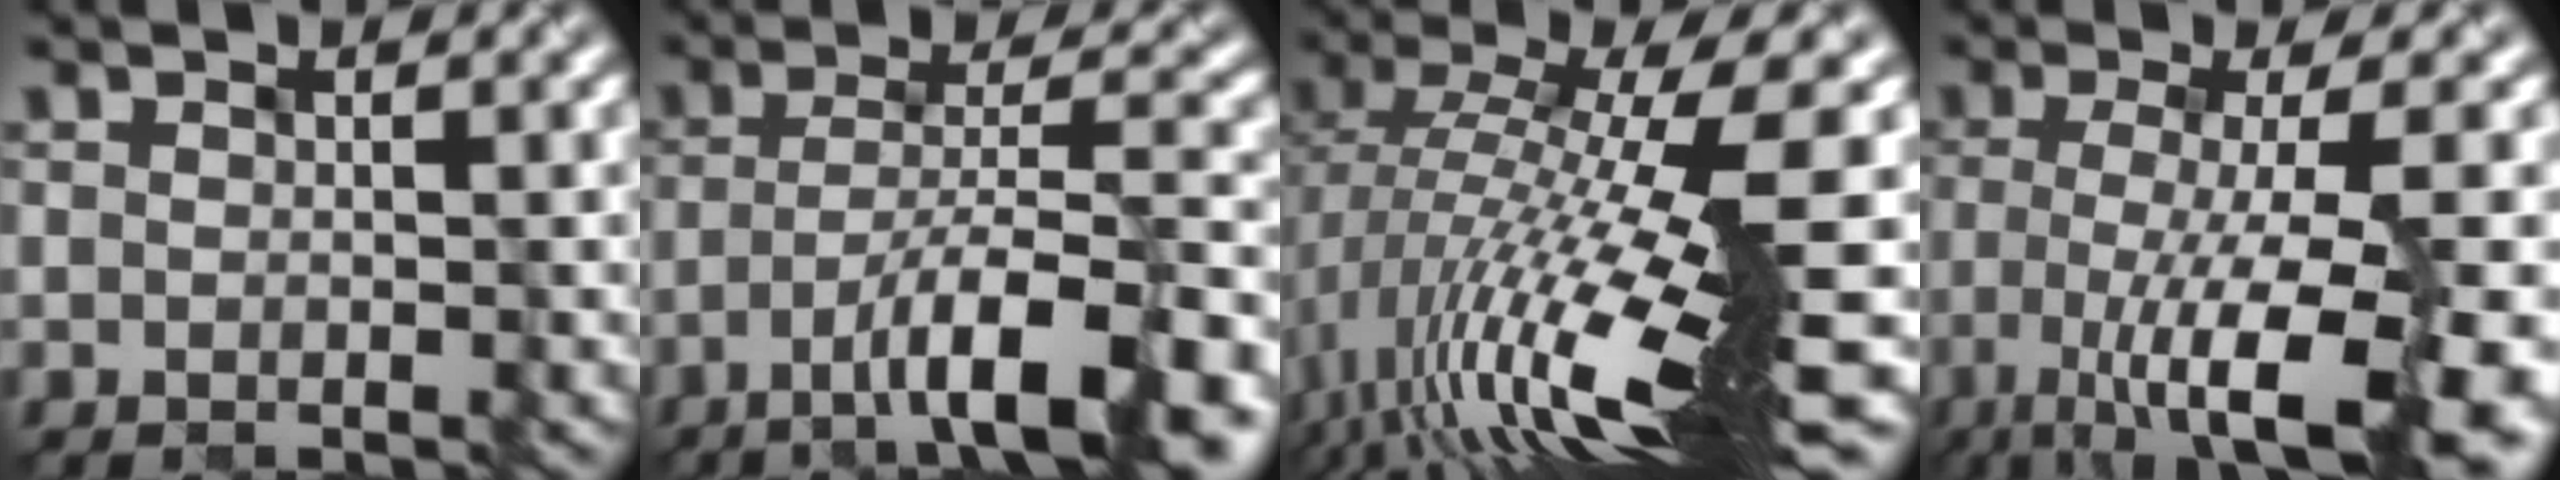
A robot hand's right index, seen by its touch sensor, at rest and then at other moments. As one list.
[{"total": 9.5, "force": [-4.6, 2.0, 8.2], "torque": [-0.116, 0.008, -0.073]}, {"total": 14.0, "force": [-1.1, 3.0, 13.7], "torque": [-0.257, -0.007, 0.005]}, {"total": 11.3, "force": [-3.8, 2.9, 10.3], "torque": [-0.140, -0.019, -0.054]}]